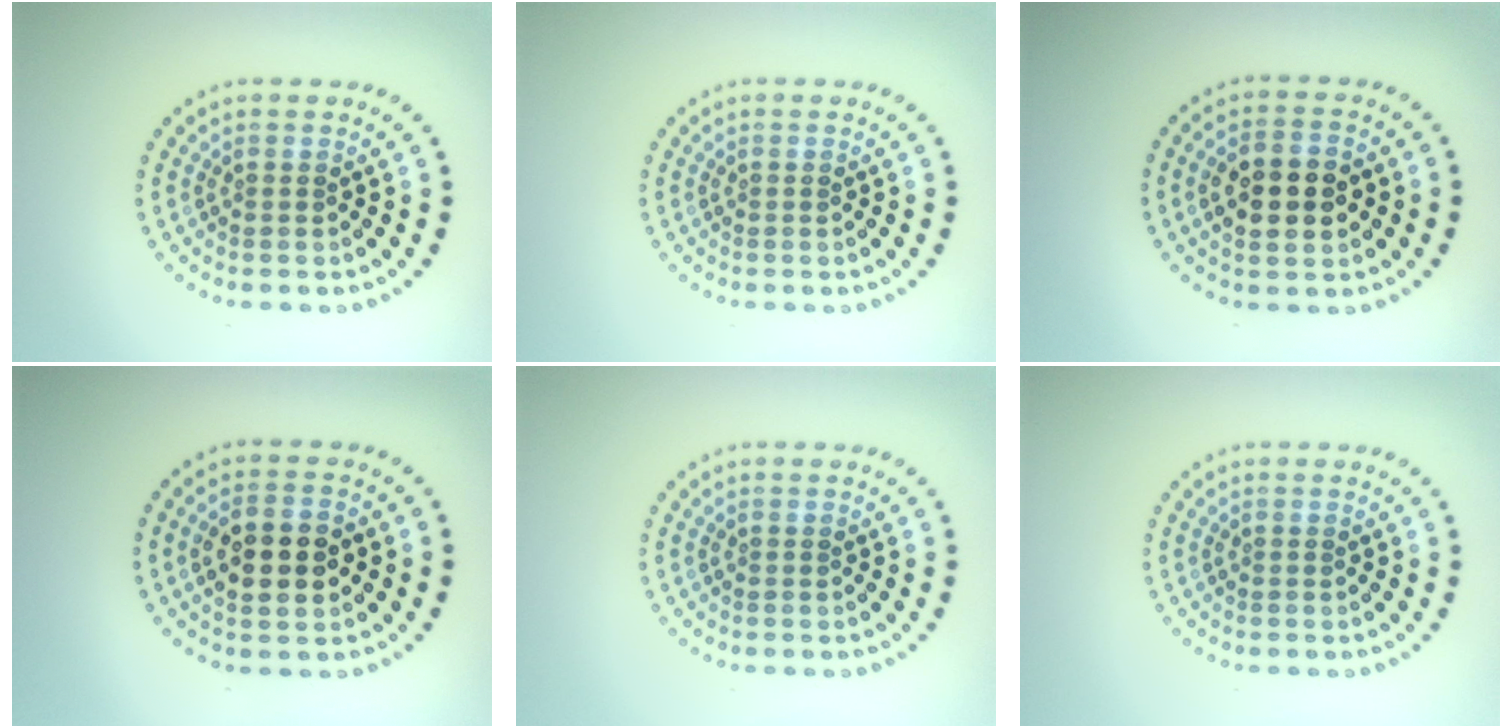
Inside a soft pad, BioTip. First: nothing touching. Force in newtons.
{"total": 0.0}
{"total": 5.1, "press": 5.1, "slide": 0.5}
{"total": 4.1, "press": 4.1, "slide": 0.3}
{"total": 0.0}
{"total": 0.0}